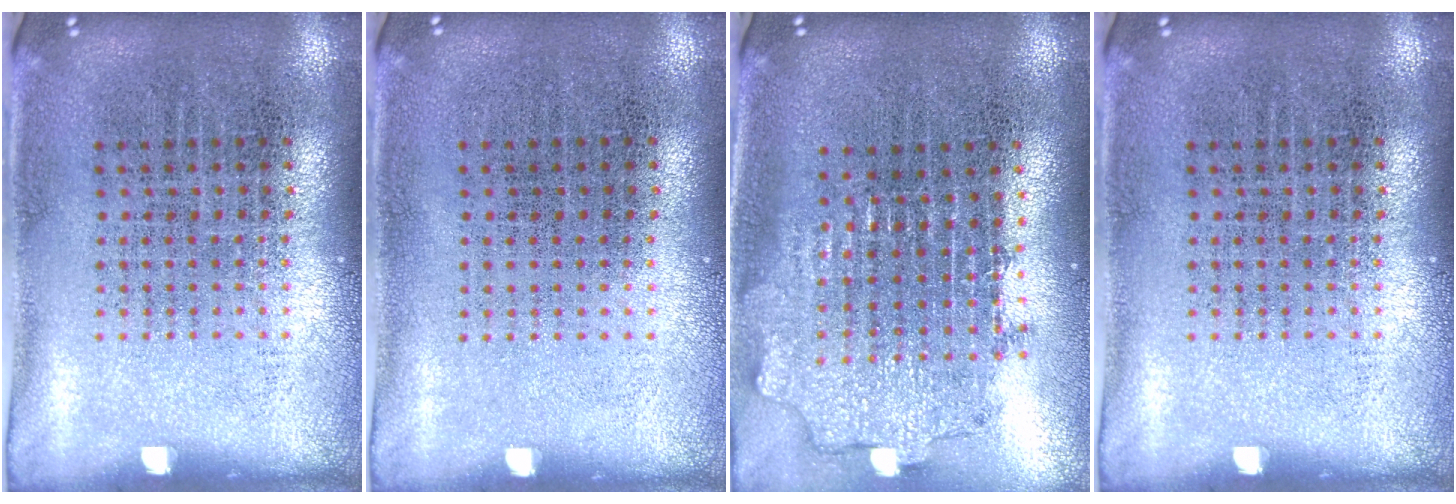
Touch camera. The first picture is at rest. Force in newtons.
{"total": 0.0}
{"total": 2.0, "press": 1.5, "slide": 1.3}
{"total": 0.0}